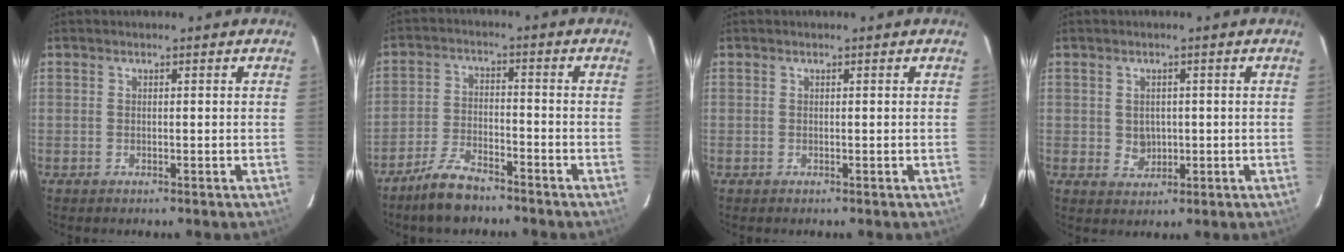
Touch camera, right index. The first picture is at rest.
{"total": 7.6, "force": [-6.3, 2.6, 3.5], "torque": [-0.089, 0.000, -0.118]}
{"total": 0.0}
{"total": 3.3, "force": [0.1, 3.0, 1.3], "torque": [-0.022, 0.004, 0.008]}